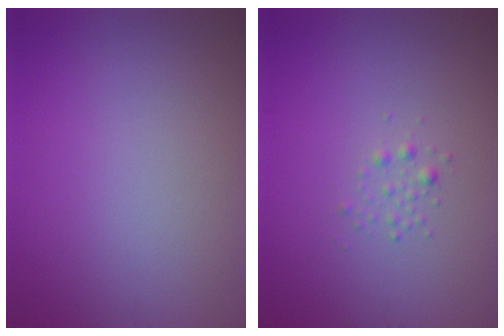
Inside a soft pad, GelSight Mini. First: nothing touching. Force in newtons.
{"total": 0.8, "press": 0.8, "slide": 0.0}